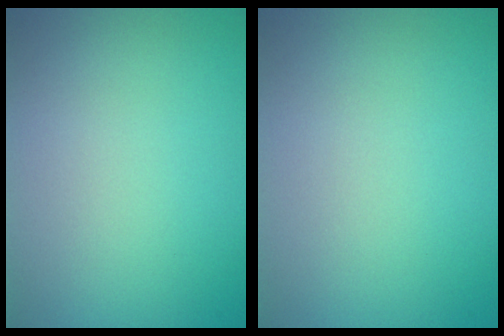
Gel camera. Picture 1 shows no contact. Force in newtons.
{"total": 0.0}